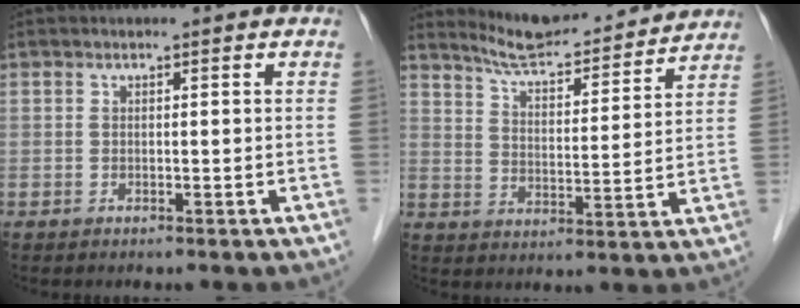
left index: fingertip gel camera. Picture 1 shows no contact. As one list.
[{"total": 14.0, "force": [13.3, 1.7, 3.9], "torque": [-0.060, -0.001, 0.192]}]